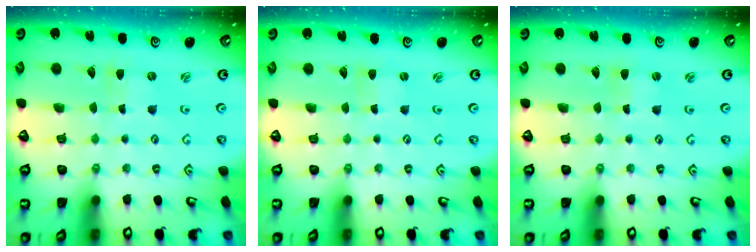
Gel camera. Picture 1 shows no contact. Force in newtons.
{"total": 0.6, "press": 0.6, "slide": 0.0}
{"total": 0.0}